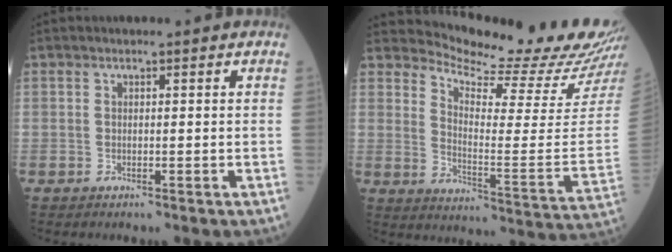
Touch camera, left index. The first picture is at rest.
{"total": 18.5, "force": [18.0, -1.2, 4.3], "torque": [-0.087, -0.126, 0.231]}